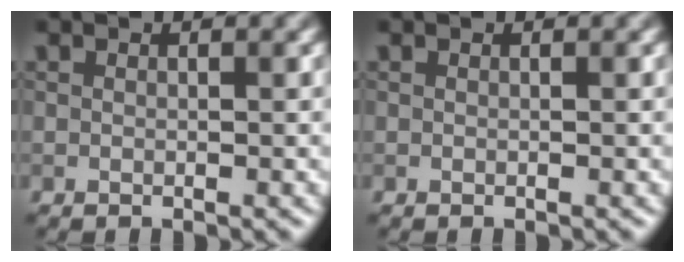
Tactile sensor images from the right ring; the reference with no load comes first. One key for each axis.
{"total": 0.0}